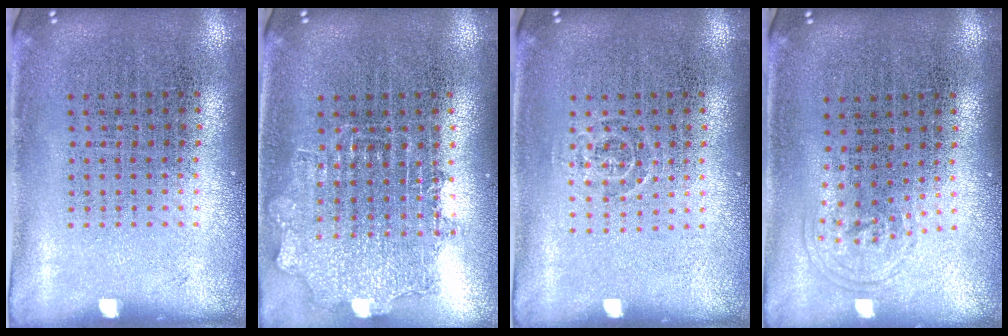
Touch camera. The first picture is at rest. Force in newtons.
{"total": 1.2, "press": 1.1, "slide": 0.5}
{"total": 0.8, "press": 0.5, "slide": 0.6}
{"total": 0.7, "press": 0.6, "slide": 0.5}